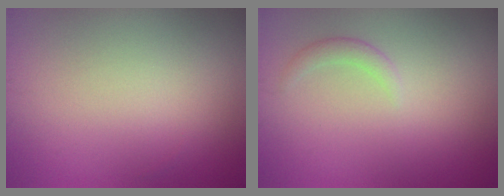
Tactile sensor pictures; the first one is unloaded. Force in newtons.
{"total": 1.1, "press": 1.1, "slide": 0.1}